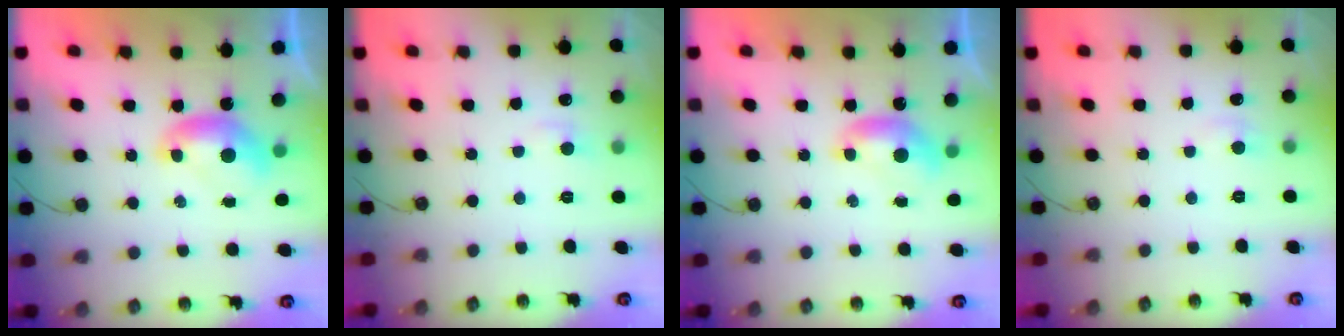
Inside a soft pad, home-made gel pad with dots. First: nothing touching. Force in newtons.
{"total": 0.7, "press": 0.3, "slide": 0.7}
{"total": 0.0}
{"total": 1.3, "press": 1.1, "slide": 0.5}